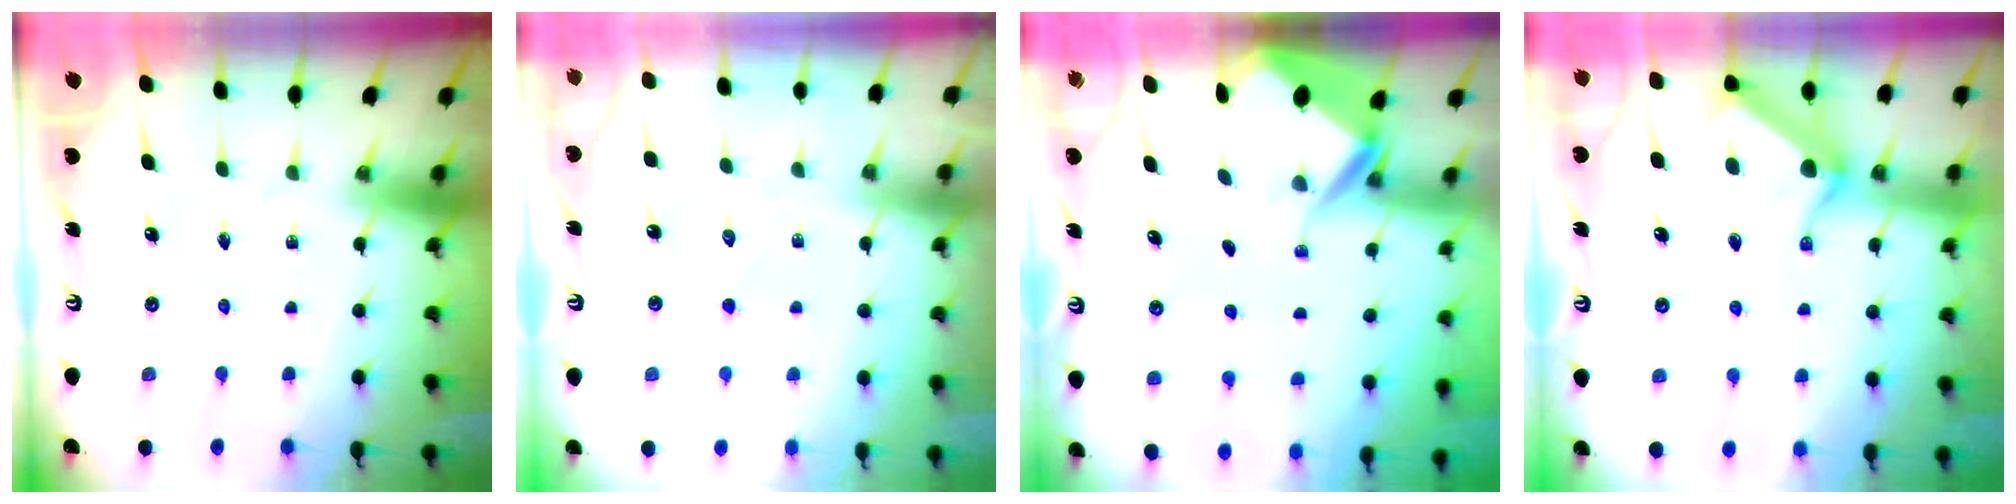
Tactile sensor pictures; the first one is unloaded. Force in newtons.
{"total": 3.9, "press": 3.9, "slide": 0.3}
{"total": 3.5, "press": 3.5, "slide": 0.3}
{"total": 10.8, "press": 10.8, "slide": 0.3}